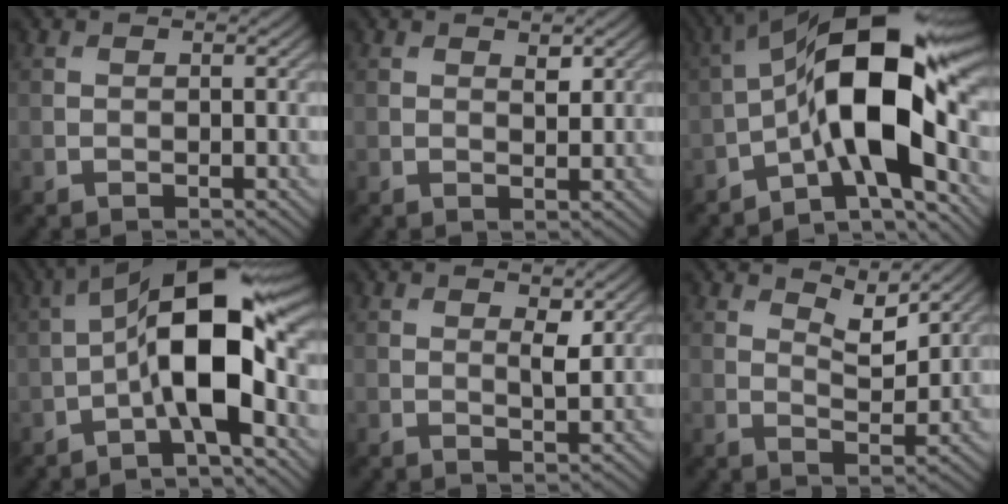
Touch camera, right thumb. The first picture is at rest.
{"total": 1.4, "force": [0.8, 0.5, 1.0], "torque": [-0.017, -0.004, 0.016]}
{"total": 16.2, "force": [-2.9, 6.2, 14.6], "torque": [-0.227, 0.024, -0.068]}
{"total": 13.1, "force": [-2.2, 4.6, 12.1], "torque": [-0.208, 0.015, -0.049]}
{"total": 2.1, "force": [1.1, 0.5, 1.7], "torque": [-0.034, -0.006, 0.020]}
{"total": 4.8, "force": [3.6, 1.4, 2.9], "torque": [-0.058, -0.011, 0.064]}